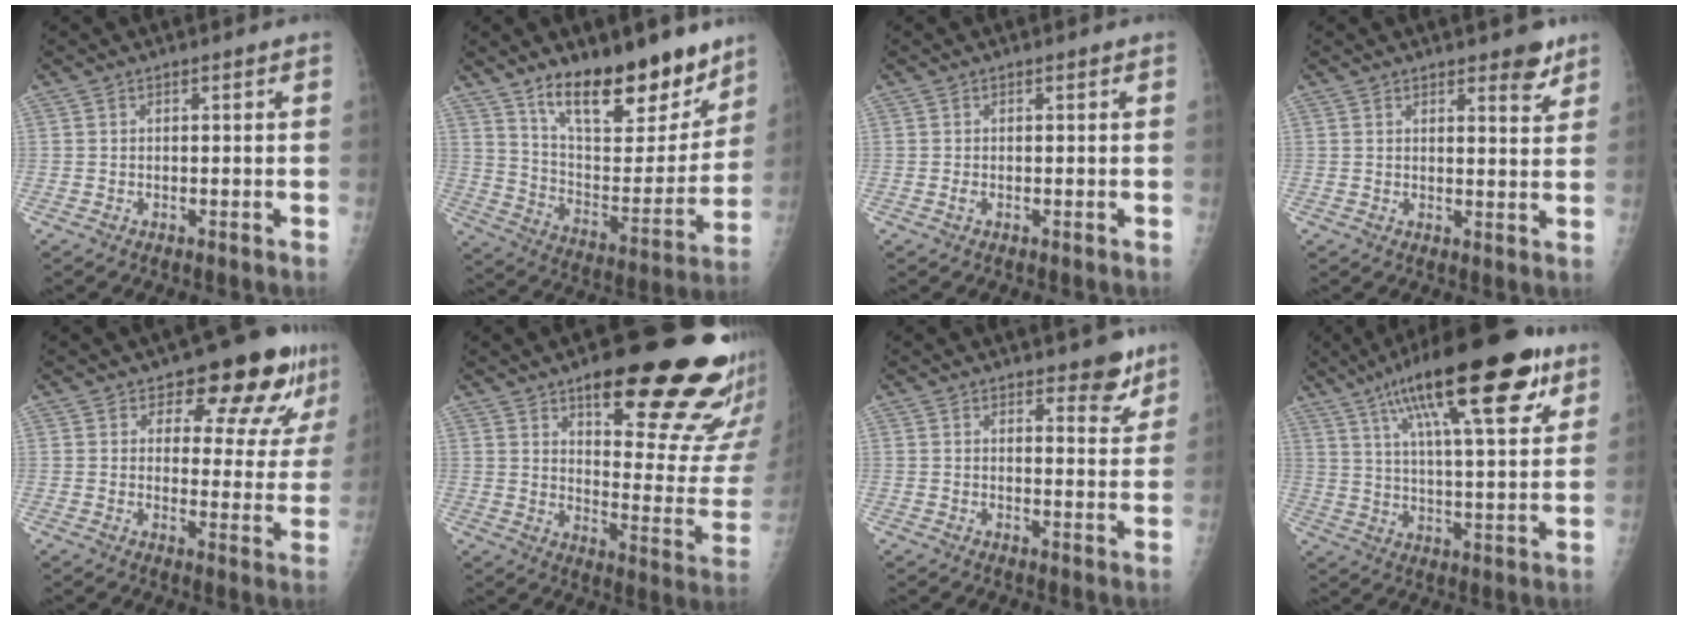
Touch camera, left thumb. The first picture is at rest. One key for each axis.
{"total": 21.7, "fx": 15.3, "fy": 8.5, "fz": 12.8, "tx": -0.146, "ty": -0.090, "tz": 0.251}
{"total": 0.5, "fx": -0.1, "fy": 0.3, "fz": 0.5, "tx": -0.012, "ty": -0.002, "tz": -0.001}
{"total": 4.6, "fx": 3.2, "fy": 1.7, "fz": 2.8, "tx": -0.020, "ty": -0.021, "tz": 0.040}
{"total": 13.7, "fx": 9.2, "fy": 6.2, "fz": 8.1, "tx": -0.053, "ty": -0.056, "tz": 0.108}
{"total": 26.5, "fx": 16.5, "fy": 8.1, "fz": 19.0, "tx": -0.200, "ty": -0.094, "tz": 0.226}
{"total": 5.5, "fx": 4.0, "fy": 2.3, "fz": 3.0, "tx": -0.011, "ty": -0.026, "tz": 0.051}
{"total": 25.3, "fx": 13.5, "fy": 7.2, "fz": 20.1, "tx": -0.307, "ty": -0.014, "tz": 0.214}